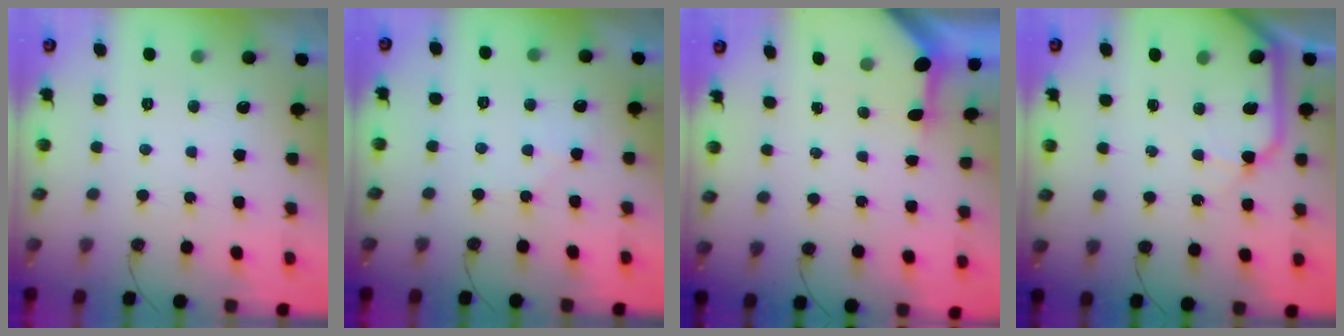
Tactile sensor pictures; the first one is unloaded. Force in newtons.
{"total": 4.2, "press": 4.1, "slide": 0.8}
{"total": 3.2, "press": 3.2, "slide": 0.2}
{"total": 11.7, "press": 11.5, "slide": 1.8}